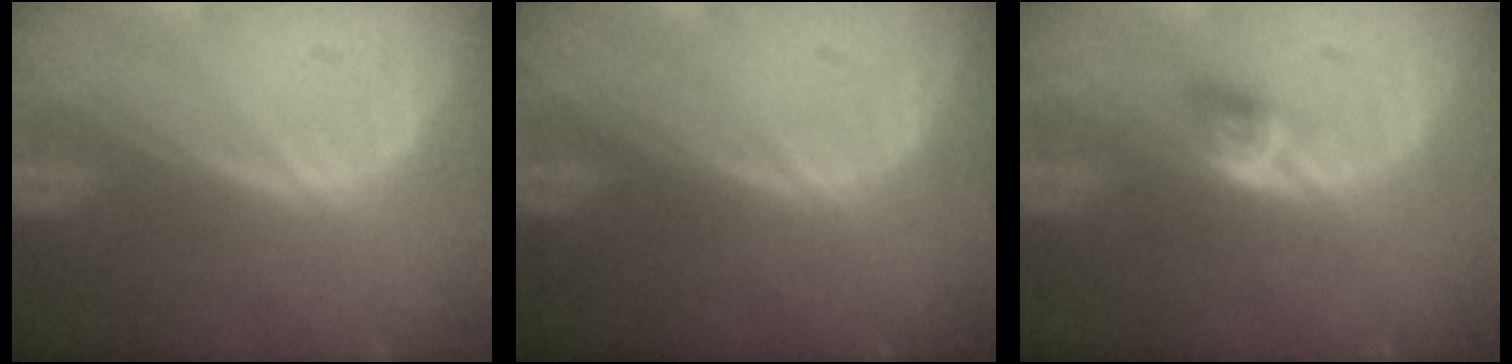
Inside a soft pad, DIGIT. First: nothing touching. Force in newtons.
{"total": 0.0}
{"total": 2.7, "press": 2.4, "slide": 1.3}